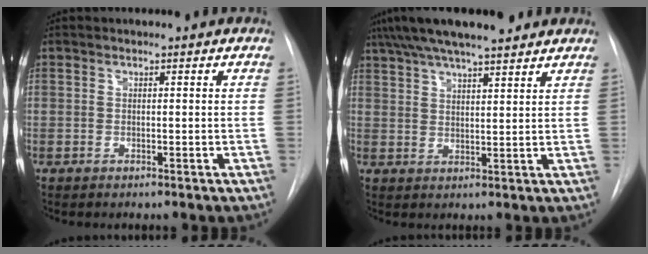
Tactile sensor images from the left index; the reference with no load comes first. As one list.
[{"total": 13.6, "force": [11.4, 2.0, 7.3], "torque": [-0.129, 0.038, 0.179]}]